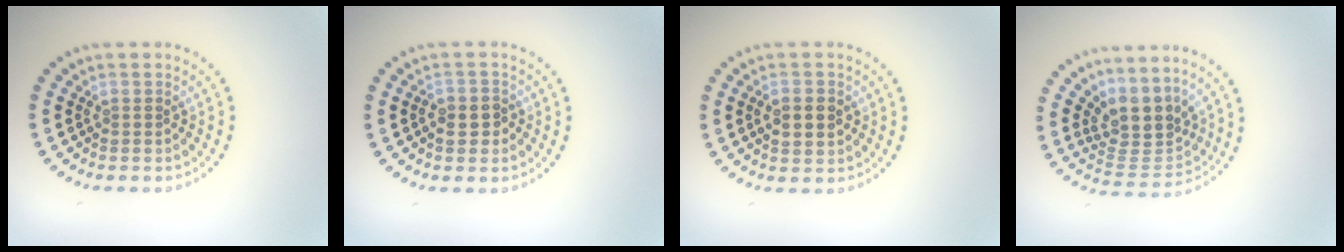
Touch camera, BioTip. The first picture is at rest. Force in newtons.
{"total": 1.7, "press": 1.6, "slide": 0.5}
{"total": 3.2, "press": 3.2, "slide": 0.1}
{"total": 4.1, "press": 3.2, "slide": 2.5}